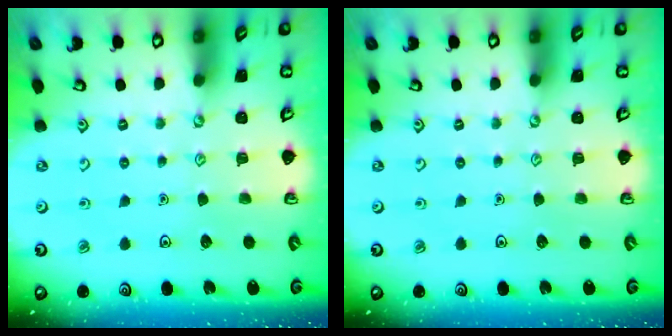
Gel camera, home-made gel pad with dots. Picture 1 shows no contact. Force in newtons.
{"total": 0.0}